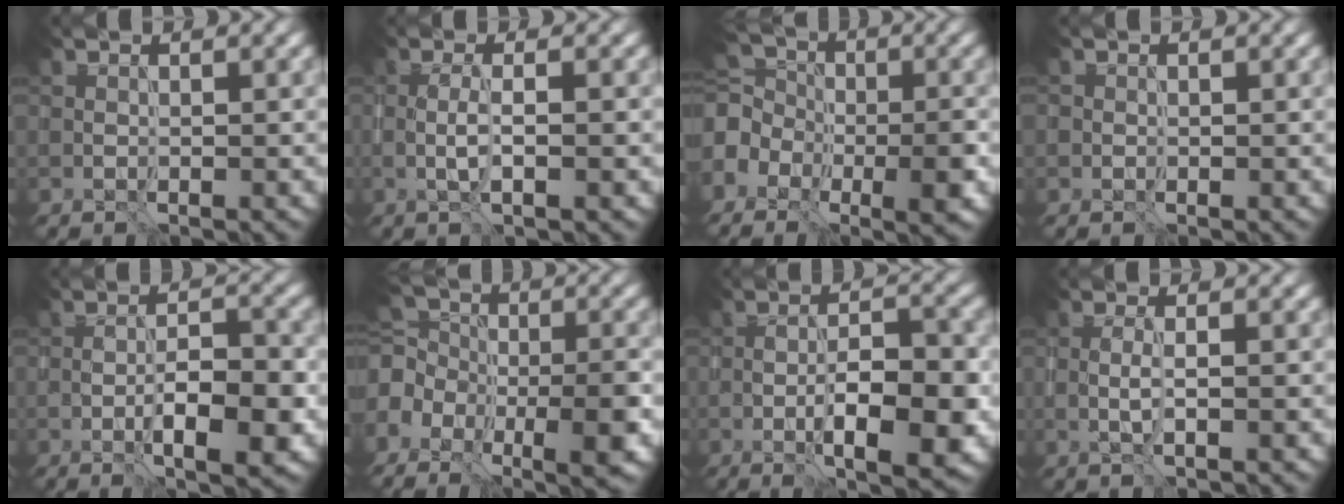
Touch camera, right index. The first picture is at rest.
{"total": 1.8, "force": [-0.2, 0.2, 1.8], "torque": [-0.035, 0.002, -0.005]}
{"total": 8.1, "force": [-3.1, 5.6, 5.0], "torque": [-0.095, 0.000, -0.067]}
{"total": 0.6, "force": [0.0, 0.6, 0.0], "torque": [0.004, -0.001, -0.001]}
{"total": 5.2, "force": [-1.7, 1.6, 4.7], "torque": [-0.072, 0.001, -0.024]}
{"total": 10.3, "force": [-3.8, 6.3, 7.2], "torque": [-0.132, 0.000, -0.057]}
{"total": 7.2, "force": [-2.1, 2.4, 6.5], "torque": [-0.098, -0.004, -0.029]}
{"total": 1.2, "force": [0.0, 0.1, 1.2], "torque": [-0.026, 0.001, -0.001]}